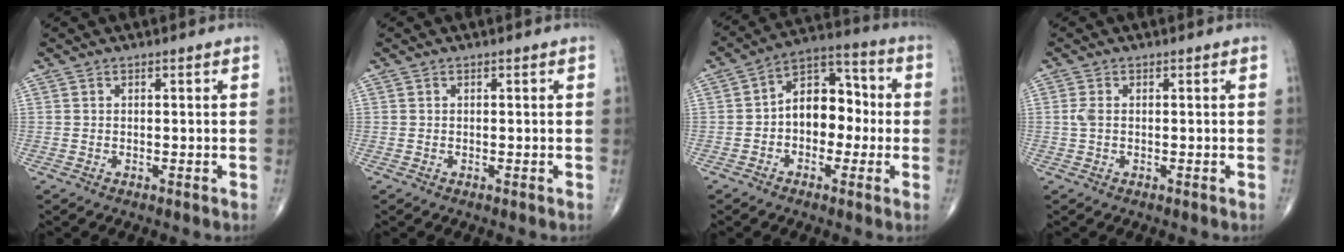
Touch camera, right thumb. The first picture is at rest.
{"total": 0.0}
{"total": 11.5, "force": [-0.7, 7.8, 8.4], "torque": [-0.092, 0.041, -0.026]}
{"total": 1.5, "force": [0.1, 0.8, 1.3], "torque": [-0.035, 0.003, 0.001]}